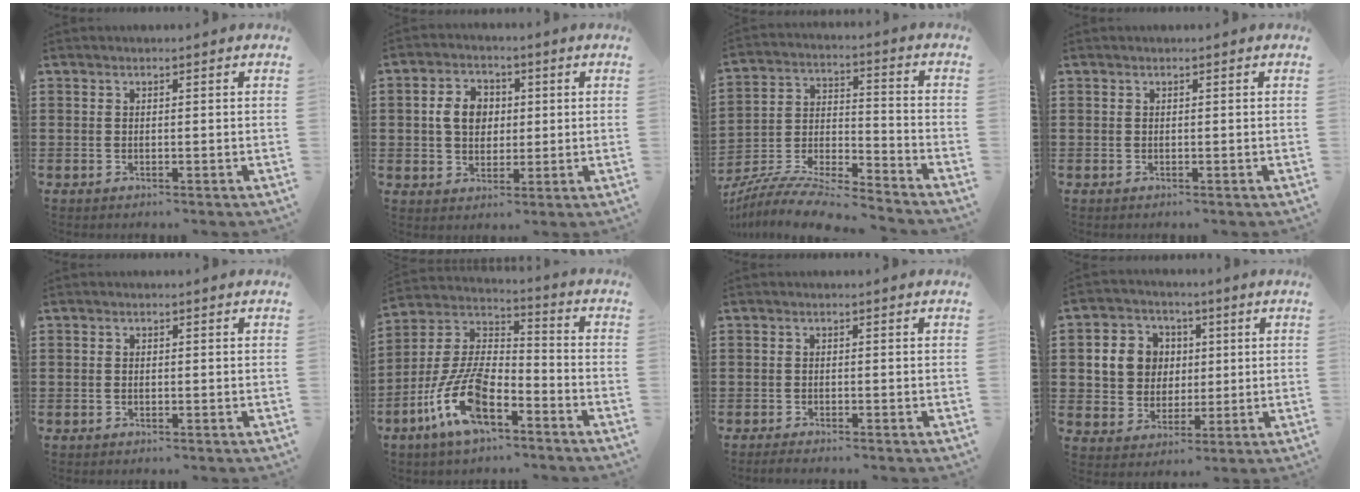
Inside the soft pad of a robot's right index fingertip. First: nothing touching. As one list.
[{"total": 5.8, "force": [0.6, 4.7, 3.5], "torque": [-0.082, 0.011, 0.002]}, {"total": 8.6, "force": [-8.2, 0.4, 2.6], "torque": [-0.058, -0.001, -0.167]}, {"total": 0.0}, {"total": 0.5, "force": [-0.1, 0.3, 0.4], "torque": [-0.010, -0.002, -0.002]}, {"total": 12.3, "force": [-7.0, 4.5, 9.0], "torque": [-0.219, -0.006, -0.143]}, {"total": 1.0, "force": [-1.0, -0.1, 0.1], "torque": [-0.003, -0.002, -0.019]}, {"total": 7.5, "force": [1.2, 7.0, 2.5], "torque": [-0.071, 0.019, 0.022]}]